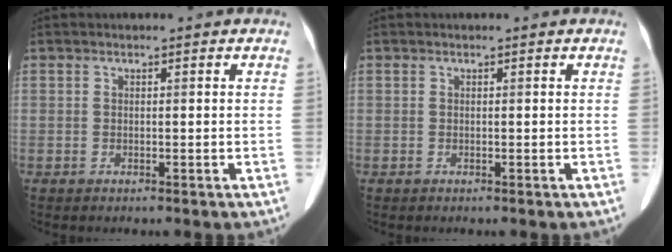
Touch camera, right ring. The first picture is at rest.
{"total": 0.0}